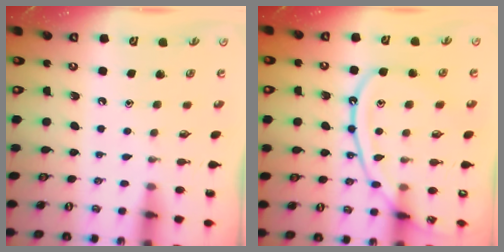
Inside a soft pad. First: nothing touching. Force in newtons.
{"total": 13.5, "press": 13.4, "slide": 1.2}